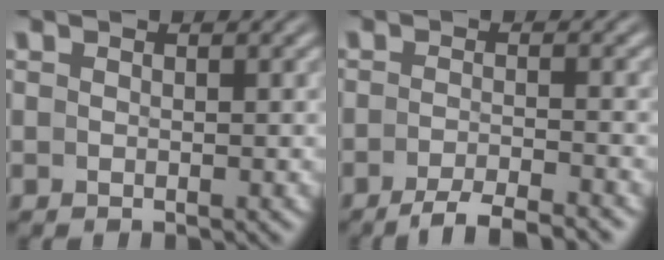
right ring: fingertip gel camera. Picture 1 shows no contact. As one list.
[{"total": 4.0, "force": [-3.6, 0.3, 1.7], "torque": [-0.030, -0.006, -0.057]}]